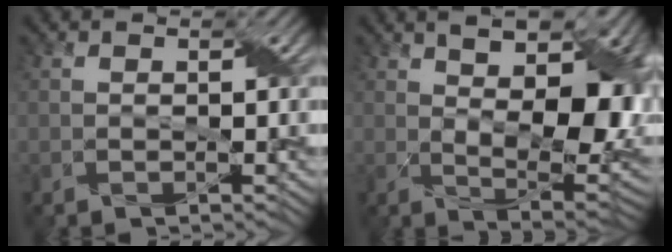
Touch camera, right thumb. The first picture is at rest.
{"total": 16.7, "force": [3.8, 8.2, 14.1], "torque": [-0.194, 0.013, 0.072]}